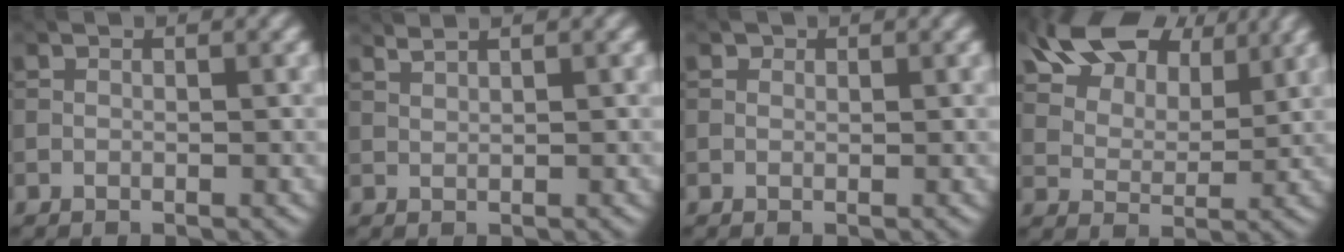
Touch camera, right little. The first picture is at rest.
{"total": 1.4, "force": [1.2, 0.3, 0.7], "torque": [-0.008, 0.001, 0.019]}
{"total": 0.5, "force": [0.4, 0.4, 0.1], "torque": [0.001, 0.000, 0.005]}
{"total": 10.3, "force": [6.5, 5.5, 5.8], "torque": [-0.123, 0.016, 0.118]}